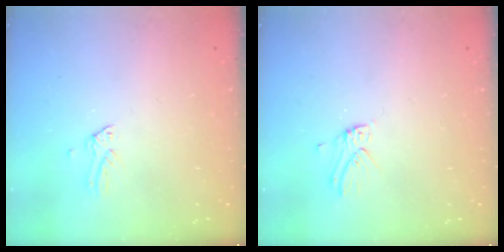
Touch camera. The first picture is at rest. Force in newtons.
{"total": 3.0, "press": 3.0, "slide": 0.3}